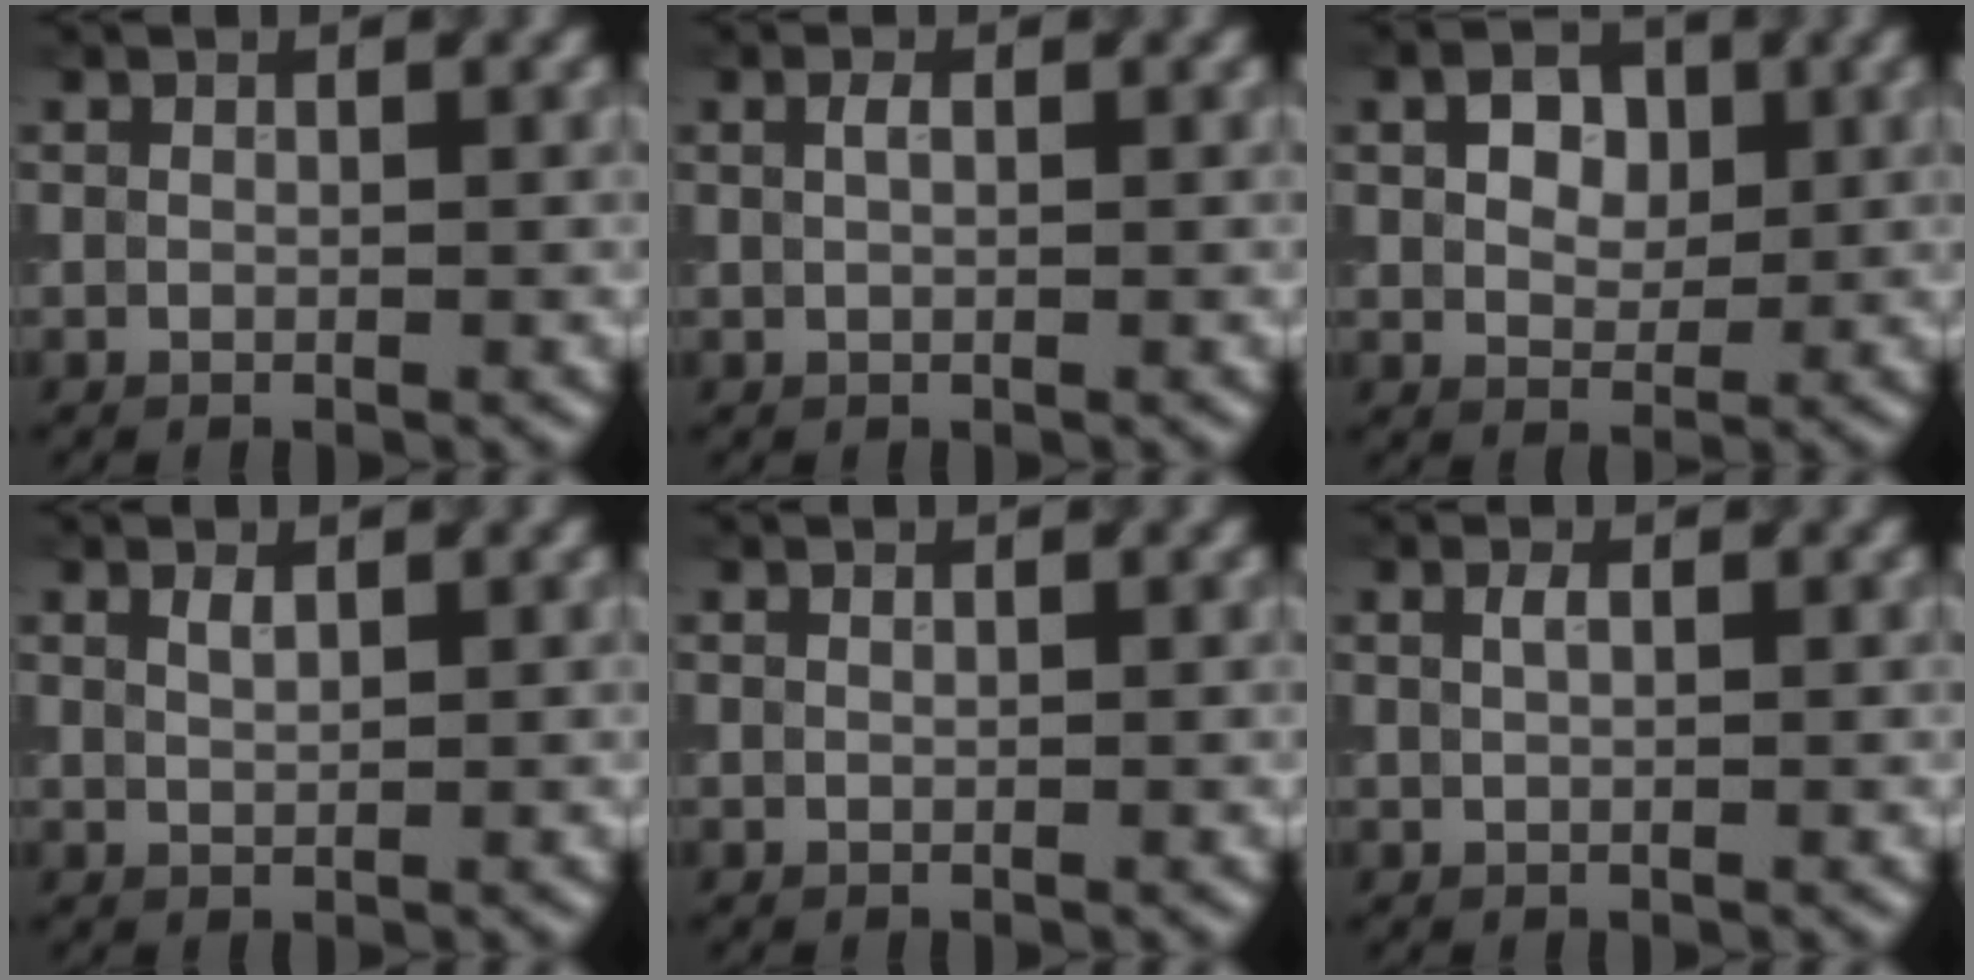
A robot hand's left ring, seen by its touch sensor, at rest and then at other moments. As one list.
[{"total": 0.9, "force": [0.3, 0.4, 0.7], "torque": [-0.016, 0.003, 0.005]}, {"total": 3.6, "force": [1.1, 2.6, 2.3], "torque": [-0.042, 0.004, 0.013]}, {"total": 0.9, "force": [0.7, 0.3, 0.6], "torque": [-0.012, 0.000, 0.014]}, {"total": 0.0}, {"total": 0.9, "force": [0.4, 0.3, 0.7], "torque": [-0.016, 0.003, 0.007]}]